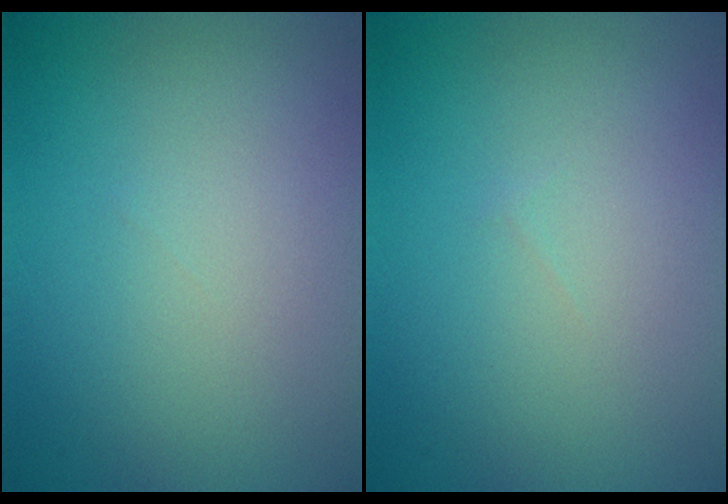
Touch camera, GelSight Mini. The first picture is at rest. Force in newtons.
{"total": 0.0}